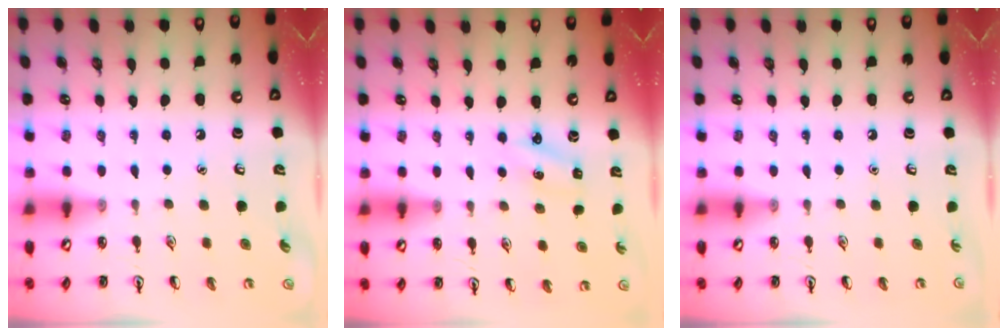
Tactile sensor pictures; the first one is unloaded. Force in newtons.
{"total": 2.2, "press": 2.1, "slide": 0.8}
{"total": 0.0}